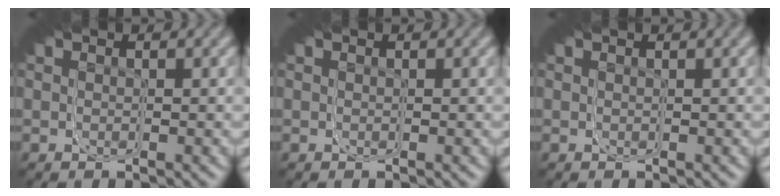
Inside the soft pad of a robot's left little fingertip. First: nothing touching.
{"total": 0.0}
{"total": 0.0}